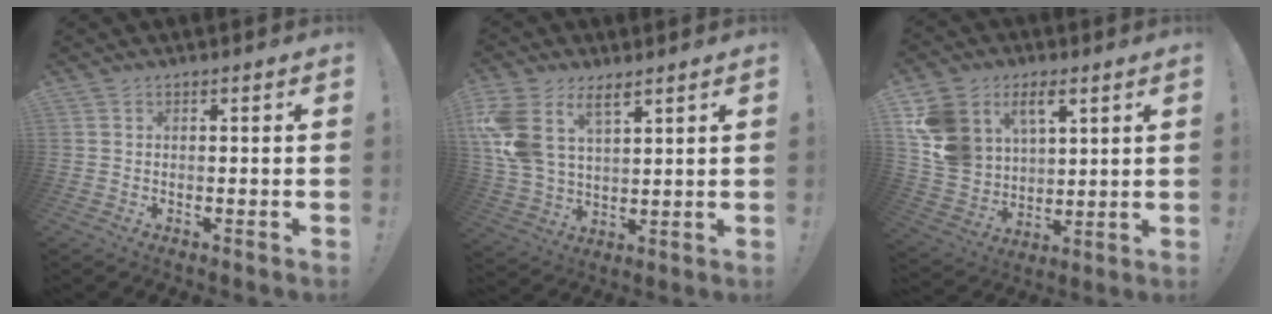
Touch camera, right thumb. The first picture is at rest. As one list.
[{"total": 13.2, "force": [7.2, 8.0, 7.7], "torque": [-0.174, -0.031, 0.140]}, {"total": 14.2, "force": [6.9, 10.5, 6.7], "torque": [-0.134, -0.035, 0.137]}]